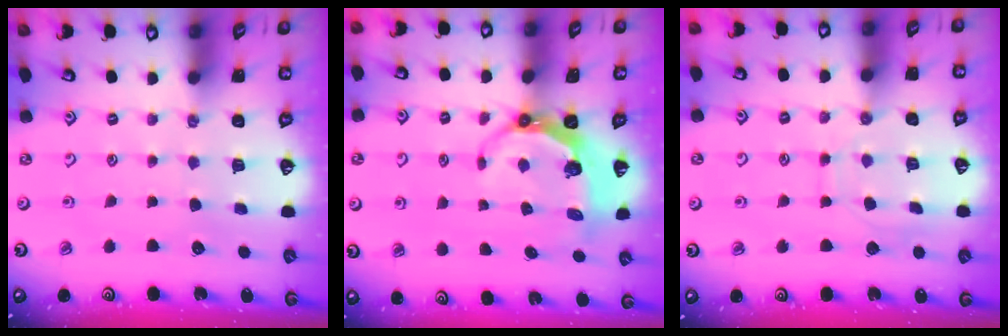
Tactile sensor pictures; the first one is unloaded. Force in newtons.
{"total": 6.8, "press": 5.8, "slide": 3.7}
{"total": 9.4, "press": 9.4, "slide": 0.7}